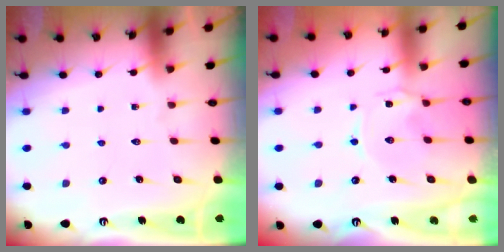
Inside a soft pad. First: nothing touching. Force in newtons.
{"total": 1.0, "press": 1.0, "slide": 0.1}